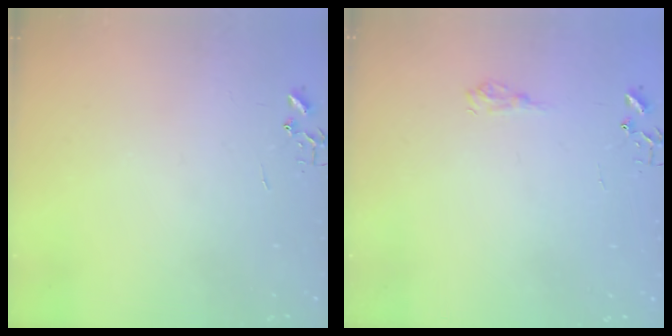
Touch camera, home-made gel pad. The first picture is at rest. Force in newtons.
{"total": 6.6, "press": 6.5, "slide": 0.9}